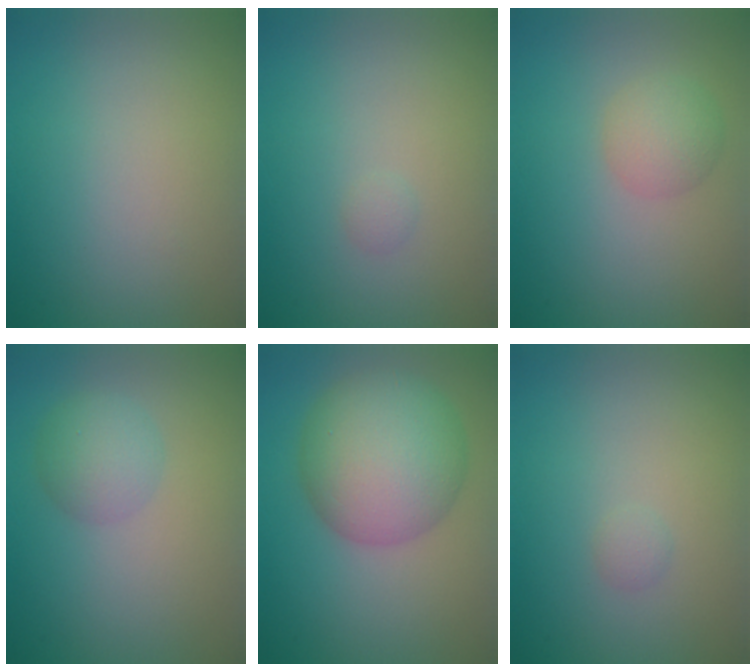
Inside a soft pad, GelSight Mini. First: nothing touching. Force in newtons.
{"total": 0.5, "press": 0.5, "slide": 0.0}
{"total": 2.5, "press": 2.5, "slide": 0.1}
{"total": 3.0, "press": 3.0, "slide": 0.1}
{"total": 9.5, "press": 9.5, "slide": 0.3}
{"total": 0.6, "press": 0.6, "slide": 0.0}